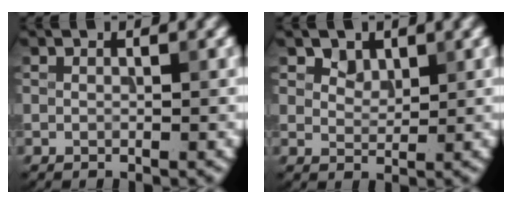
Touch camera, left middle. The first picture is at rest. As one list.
[{"total": 1.6, "force": [1.1, 1.0, 0.5], "torque": [-0.015, -0.007, 0.022]}]